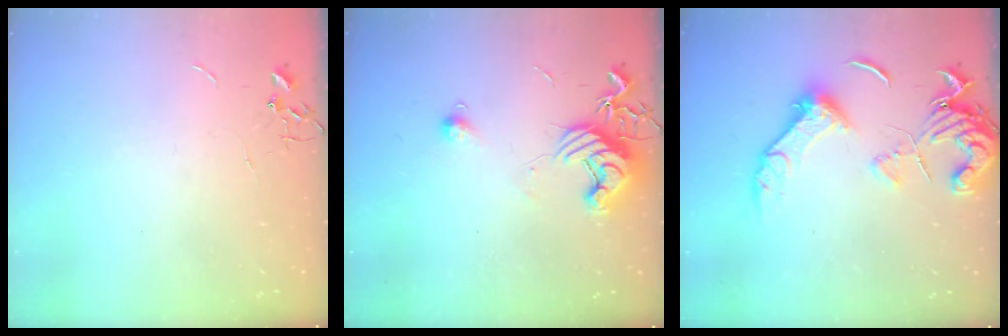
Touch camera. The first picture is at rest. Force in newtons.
{"total": 11.3, "press": 11.3, "slide": 0.9}
{"total": 15.8, "press": 15.8, "slide": 0.8}